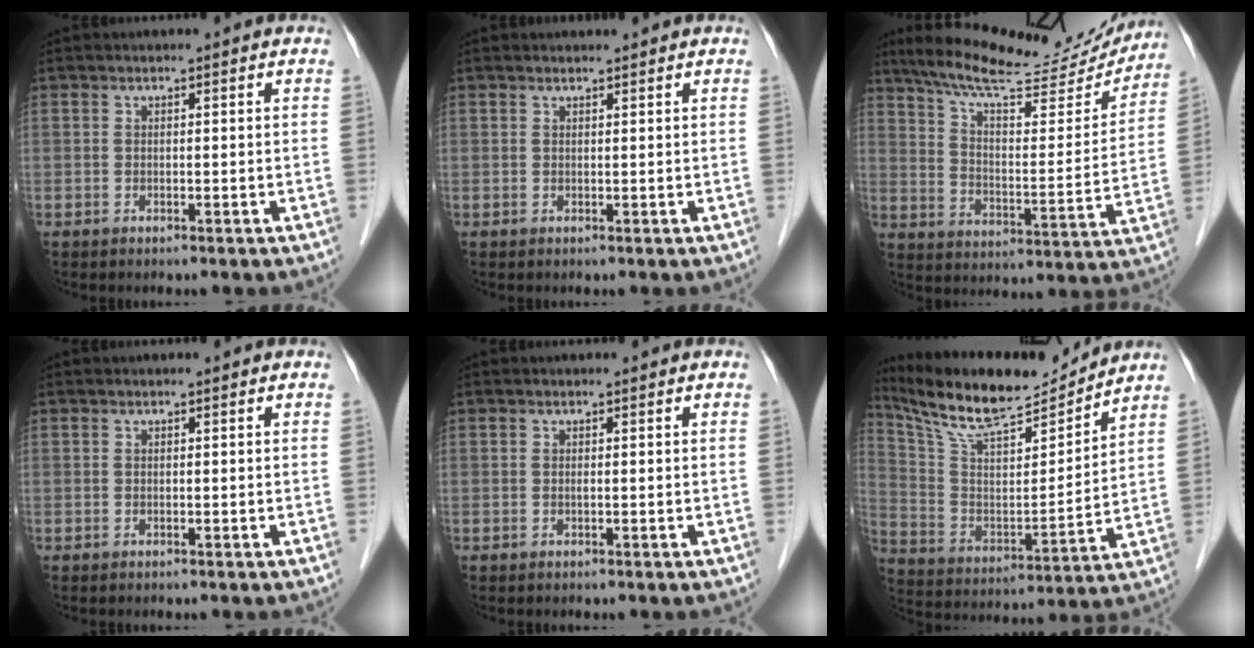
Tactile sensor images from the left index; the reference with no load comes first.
{"total": 0.8, "force": [0.8, 0.0, 0.1], "torque": [-0.009, 0.005, 0.015]}
{"total": 21.9, "force": [19.8, 3.9, 8.5], "torque": [-0.135, -0.013, 0.279]}
{"total": 0.0}
{"total": 0.0}
{"total": 16.6, "force": [15.3, 1.7, 6.2], "torque": [-0.127, -0.001, 0.274]}